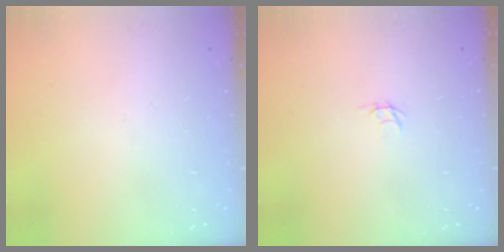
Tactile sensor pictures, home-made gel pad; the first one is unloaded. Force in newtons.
{"total": 1.8, "press": 1.8, "slide": 0.1}